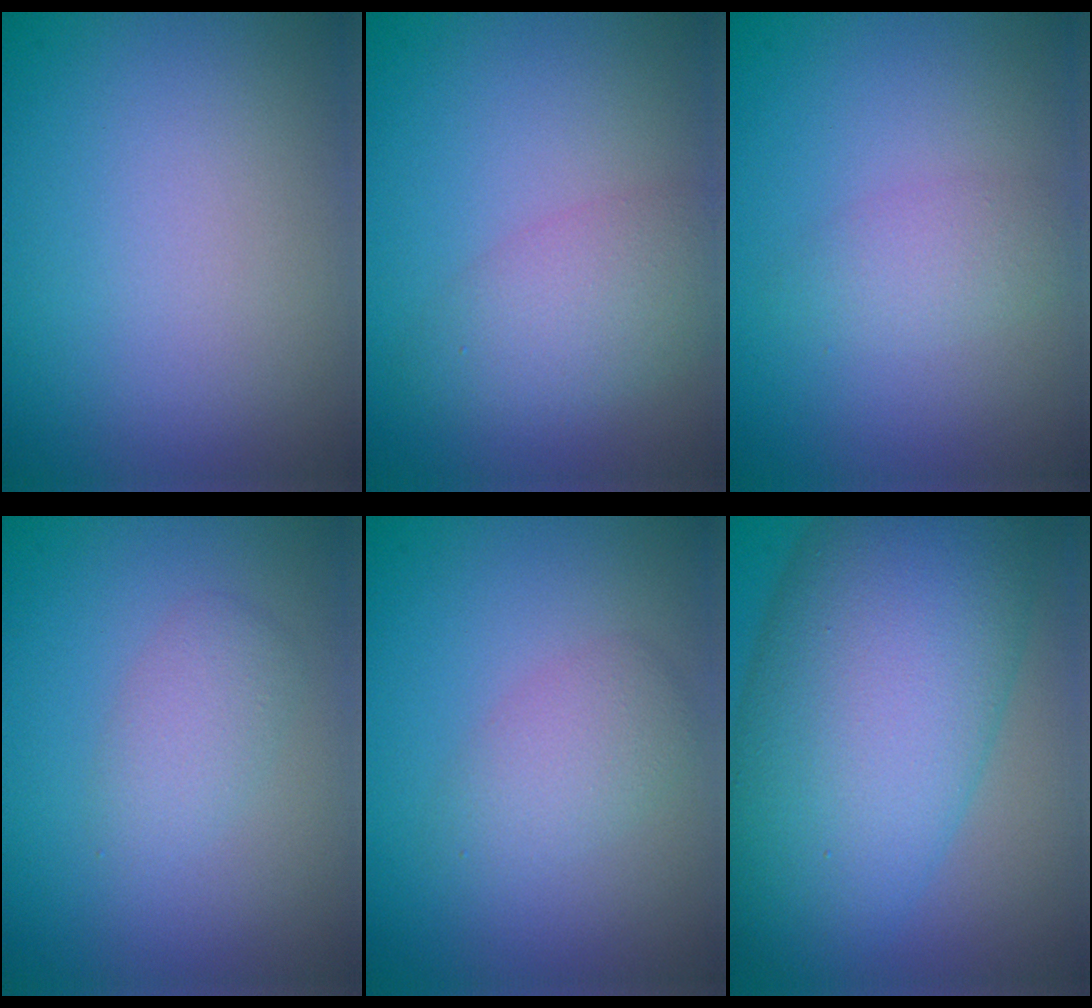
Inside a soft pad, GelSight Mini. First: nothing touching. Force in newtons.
{"total": 3.7, "press": 3.7, "slide": 0.2}
{"total": 1.9, "press": 1.9, "slide": 0.1}
{"total": 2.0, "press": 2.0, "slide": 0.0}
{"total": 2.5, "press": 2.5, "slide": 0.1}
{"total": 14.0, "press": 14.0, "slide": 0.1}